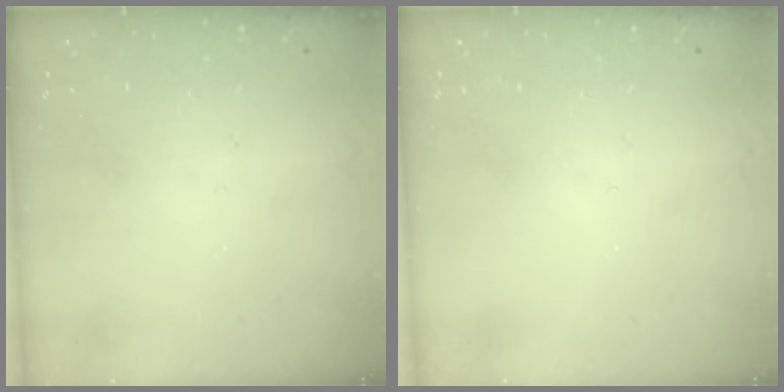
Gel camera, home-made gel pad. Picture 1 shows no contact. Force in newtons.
{"total": 0.0}